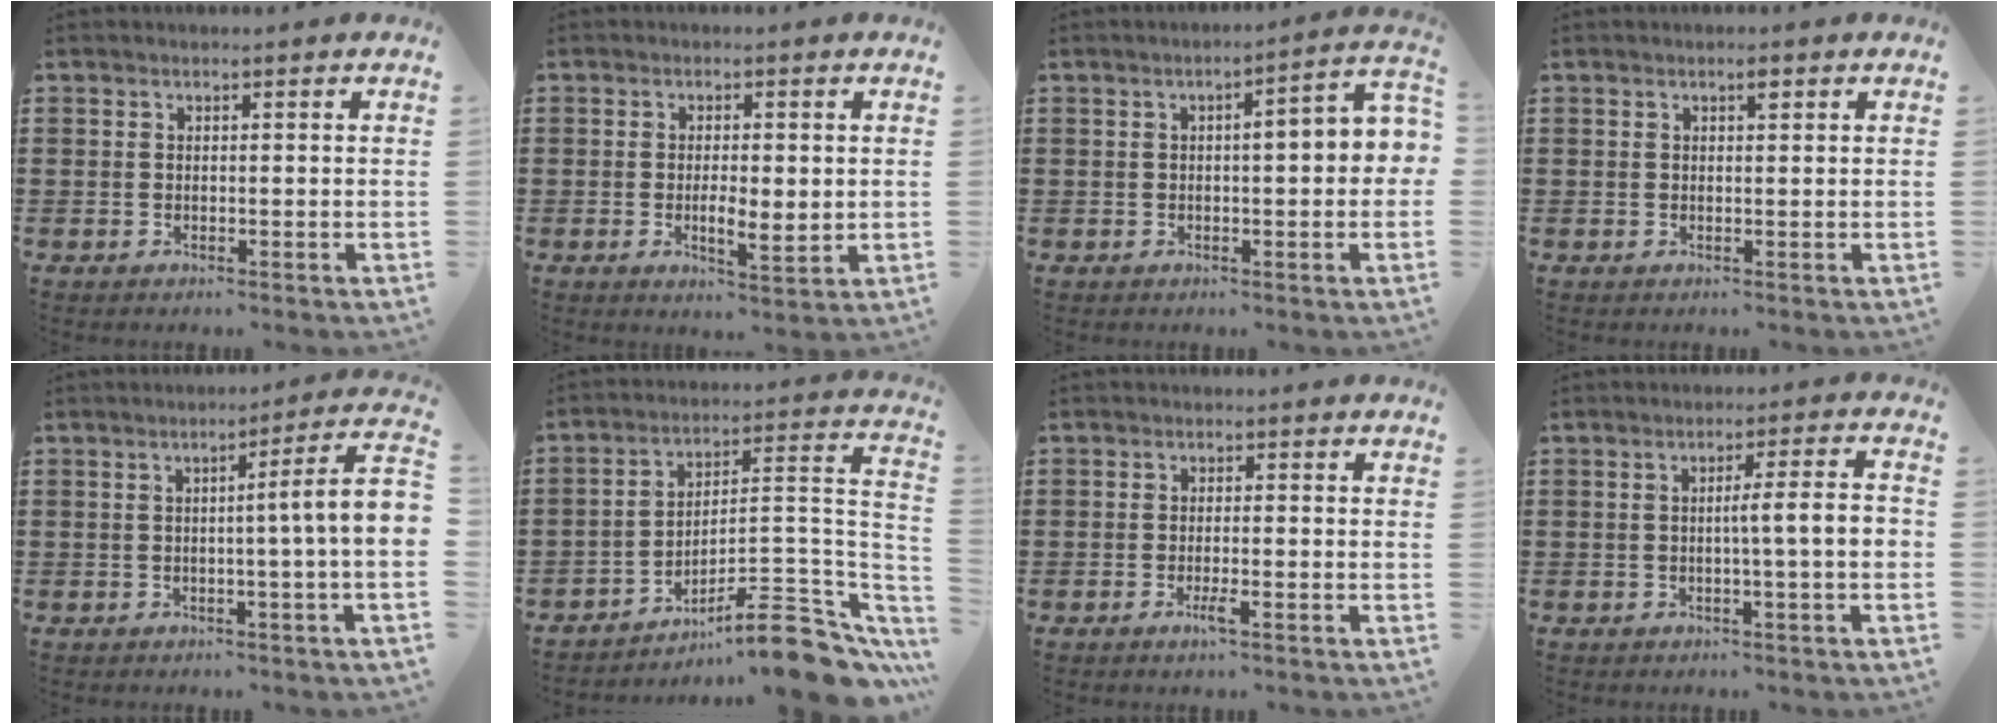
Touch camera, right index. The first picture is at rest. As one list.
[{"total": 3.1, "force": [-0.1, 1.3, 2.9], "torque": [-0.055, 0.005, -0.003]}, {"total": 4.2, "force": [-0.1, 0.6, 4.1], "torque": [-0.057, -0.002, -0.009]}, {"total": 1.4, "force": [0.8, 0.4, 1.1], "torque": [-0.015, 0.001, 0.010]}, {"total": 6.8, "force": [0.0, -0.5, 6.8], "torque": [-0.103, -0.021, -0.005]}, {"total": 12.1, "force": [-9.2, 2.7, 7.3], "torque": [-0.088, 0.029, -0.166]}, {"total": 2.4, "force": [-1.1, 0.1, 2.1], "torque": [-0.041, -0.006, -0.022]}, {"total": 5.1, "force": [-0.5, 0.0, 5.1], "torque": [-0.090, -0.002, -0.013]}]